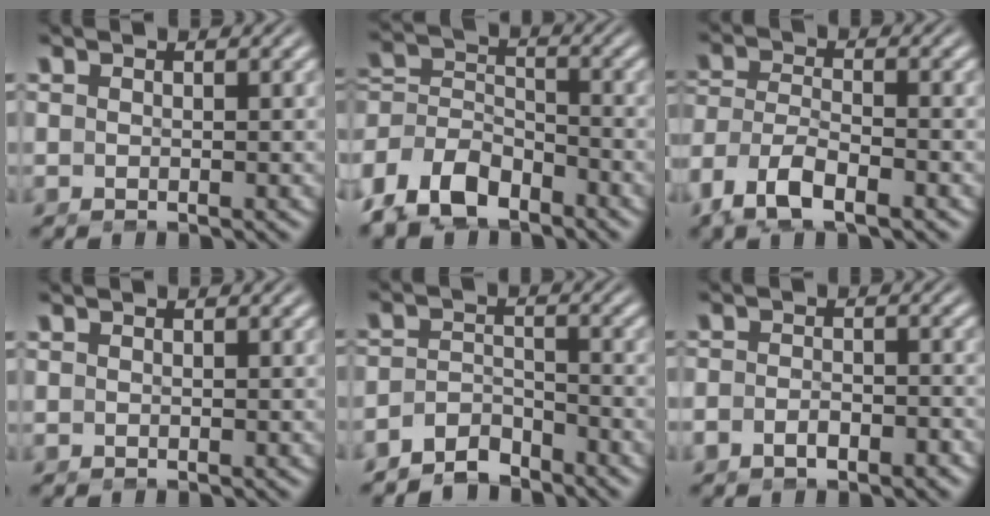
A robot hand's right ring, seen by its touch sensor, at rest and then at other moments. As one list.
[{"total": 8.1, "force": [-4.3, 5.8, 3.6], "torque": [-0.099, -0.052, -0.056]}, {"total": 6.2, "force": [-3.1, 3.9, 3.7], "torque": [-0.100, -0.035, -0.038]}, {"total": 0.0}, {"total": 5.2, "force": [-4.2, 2.6, 1.8], "torque": [-0.030, -0.026, -0.065]}, {"total": 2.5, "force": [-1.9, 1.2, 1.1], "torque": [-0.018, -0.003, -0.034]}]